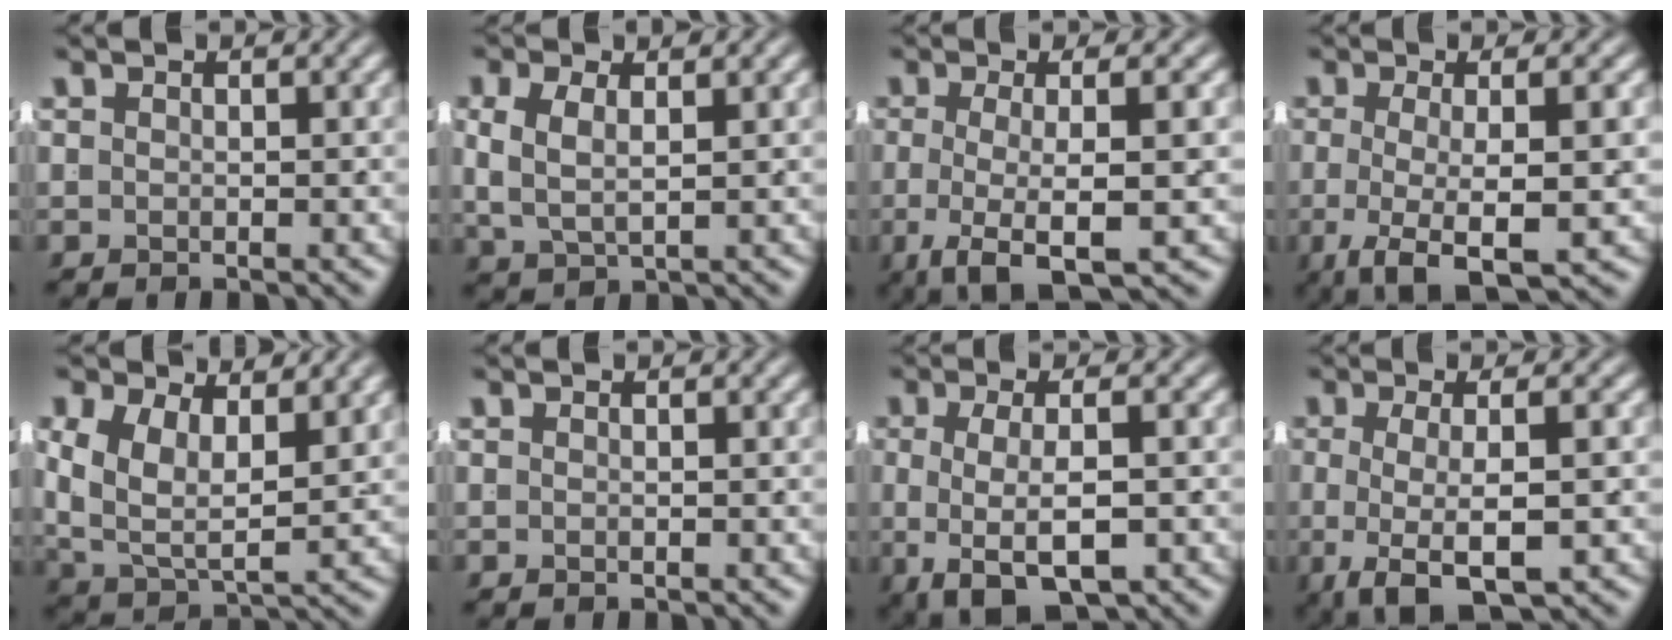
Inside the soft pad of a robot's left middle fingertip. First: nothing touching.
{"total": 4.1, "force": [0.8, 2.7, 3.0], "torque": [-0.071, -0.007, 0.022]}
{"total": 6.2, "force": [-2.9, 1.4, 5.3], "torque": [-0.107, -0.031, -0.027]}
{"total": 6.8, "force": [-3.5, 1.9, 5.6], "torque": [-0.113, -0.037, -0.034]}
{"total": 6.9, "force": [1.1, 5.1, 4.5], "torque": [-0.115, -0.027, 0.028]}
{"total": 0.0}
{"total": 7.0, "force": [-2.9, 2.9, 5.7], "torque": [-0.111, -0.029, -0.021]}
{"total": 6.4, "force": [-2.8, 1.8, 5.5], "torque": [-0.108, -0.031, -0.023]}